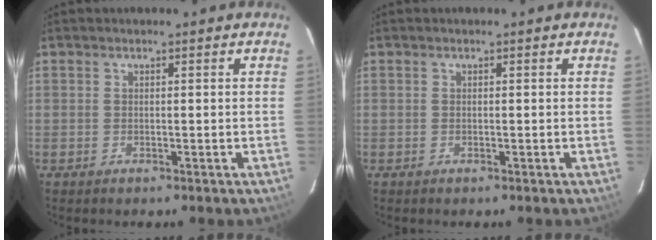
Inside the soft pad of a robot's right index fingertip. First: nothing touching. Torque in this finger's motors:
{"motor_torque": [-0.08, 0.07, 0.00, 0.00]}